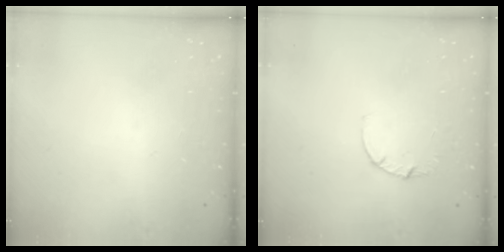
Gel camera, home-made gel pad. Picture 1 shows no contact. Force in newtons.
{"total": 2.8, "press": 2.8, "slide": 0.3}